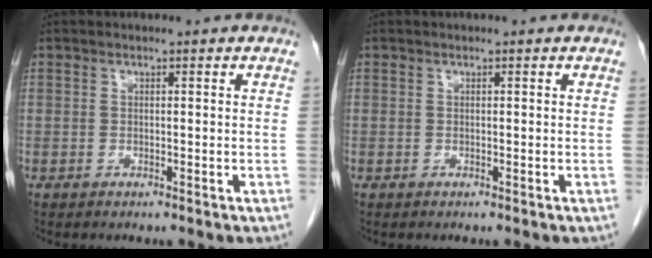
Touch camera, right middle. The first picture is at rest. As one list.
[{"total": 0.0}]